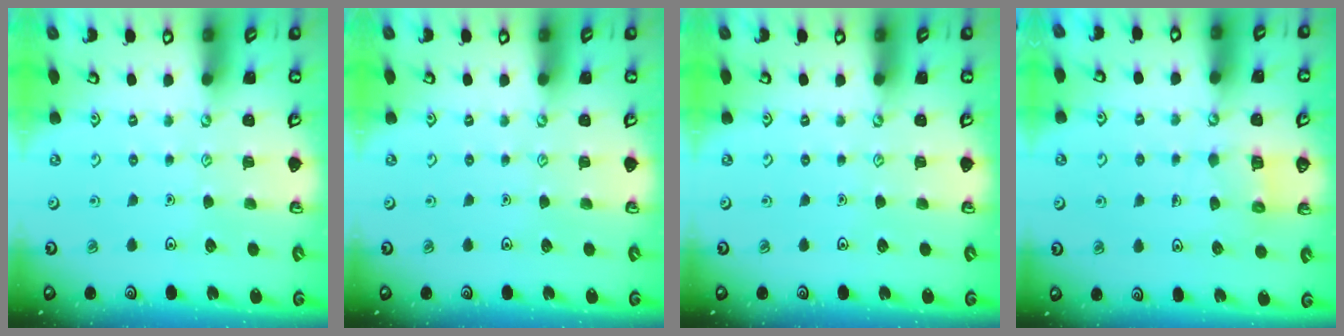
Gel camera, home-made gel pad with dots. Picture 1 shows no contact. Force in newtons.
{"total": 0.0}
{"total": 0.0}
{"total": 5.1, "press": 5.1, "slide": 0.5}